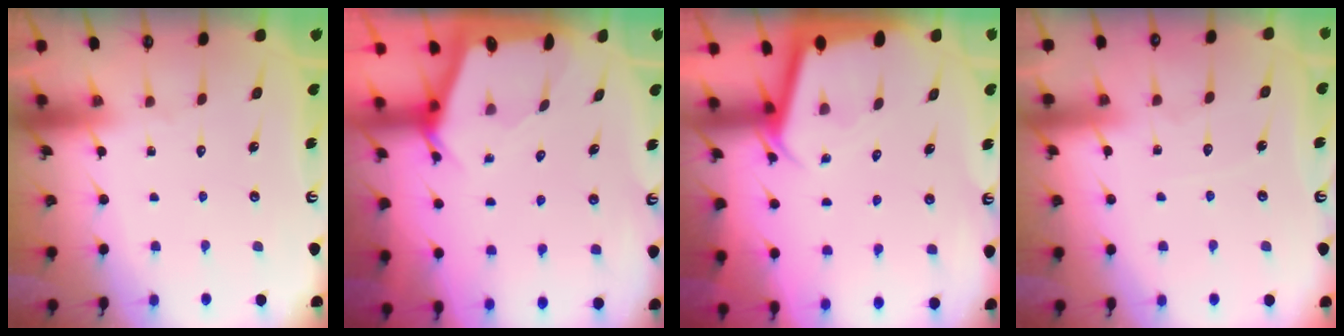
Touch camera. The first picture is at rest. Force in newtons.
{"total": 2.3, "press": 2.3, "slide": 0.3}
{"total": 2.5, "press": 2.5, "slide": 0.1}
{"total": 2.8, "press": 2.8, "slide": 0.4}